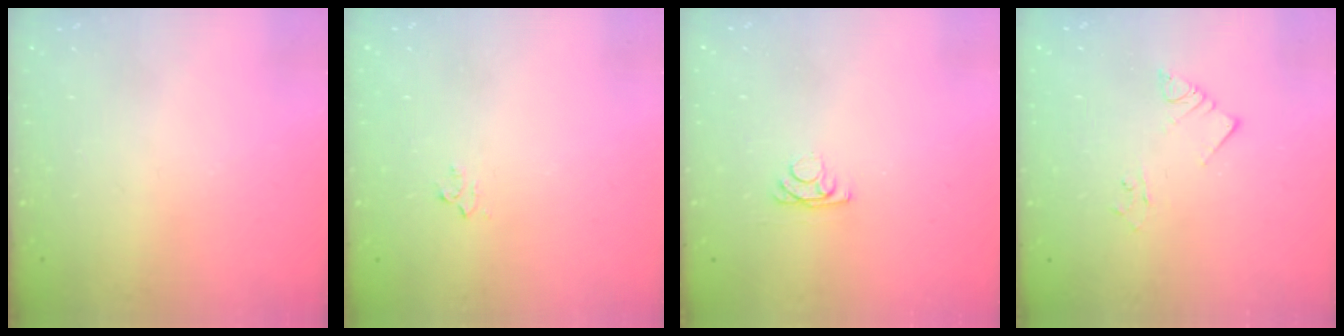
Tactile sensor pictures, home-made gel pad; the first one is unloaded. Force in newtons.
{"total": 3.0, "press": 3.0, "slide": 0.4}
{"total": 3.0, "press": 3.0, "slide": 0.5}
{"total": 3.9, "press": 3.9, "slide": 0.1}